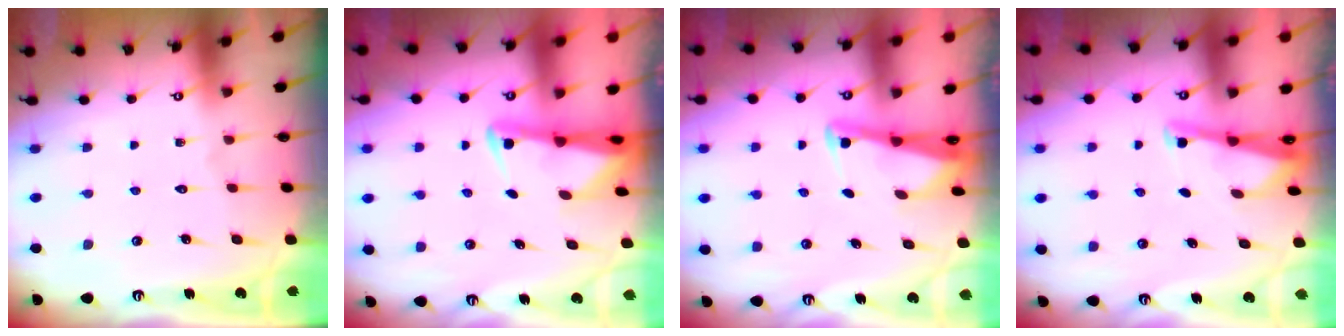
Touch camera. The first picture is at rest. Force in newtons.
{"total": 2.3, "press": 2.3, "slide": 0.4}
{"total": 3.7, "press": 3.7, "slide": 0.4}
{"total": 3.5, "press": 3.5, "slide": 0.5}